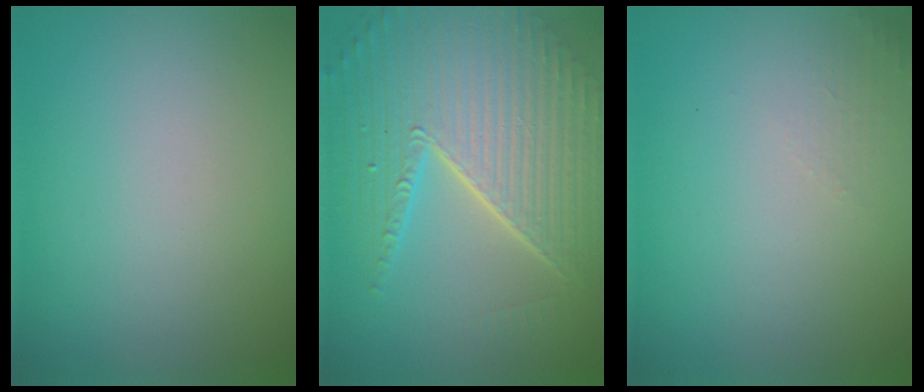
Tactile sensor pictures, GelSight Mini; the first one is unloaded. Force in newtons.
{"total": 10.1, "press": 6.5, "slide": 7.7}
{"total": 1.1, "press": 1.1, "slide": 0.3}